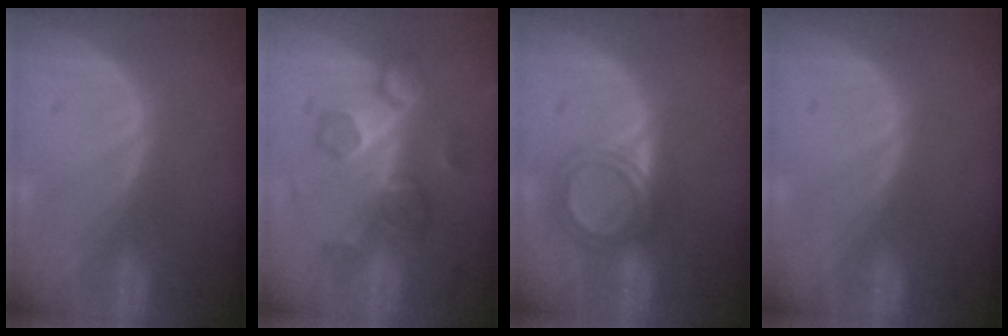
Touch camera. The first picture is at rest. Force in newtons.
{"total": 8.5, "press": 7.7, "slide": 3.6}
{"total": 4.8, "press": 4.6, "slide": 1.4}
{"total": 0.0}